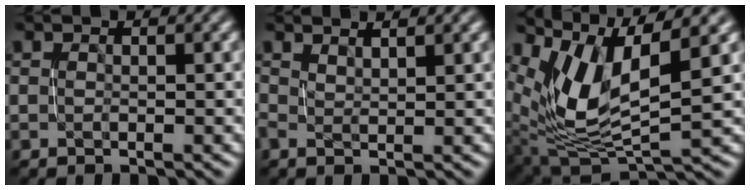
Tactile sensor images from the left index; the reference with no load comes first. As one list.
[{"total": 1.4, "force": [1.3, 0.2, 0.5], "torque": [-0.002, 0.005, 0.022]}, {"total": 9.2, "force": [3.8, 3.5, 7.6], "torque": [-0.166, 0.002, 0.081]}]